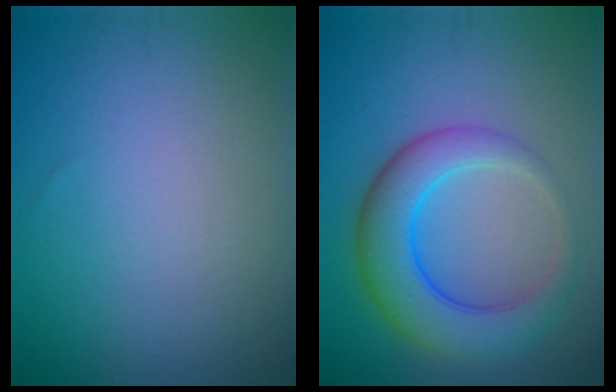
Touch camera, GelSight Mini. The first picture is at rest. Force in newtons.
{"total": 6.3, "press": 6.3, "slide": 0.1}